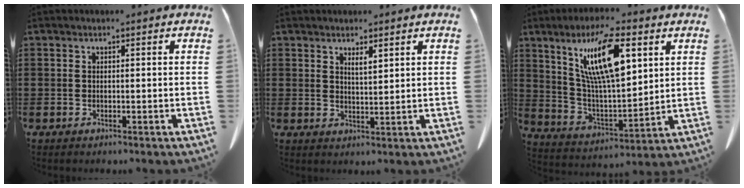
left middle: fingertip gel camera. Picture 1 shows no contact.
{"total": 2.1, "force": [1.7, 0.4, 1.2], "torque": [-0.018, 0.000, 0.028]}
{"total": 13.7, "force": [6.8, 4.1, 11.2], "torque": [-0.240, -0.006, 0.112]}